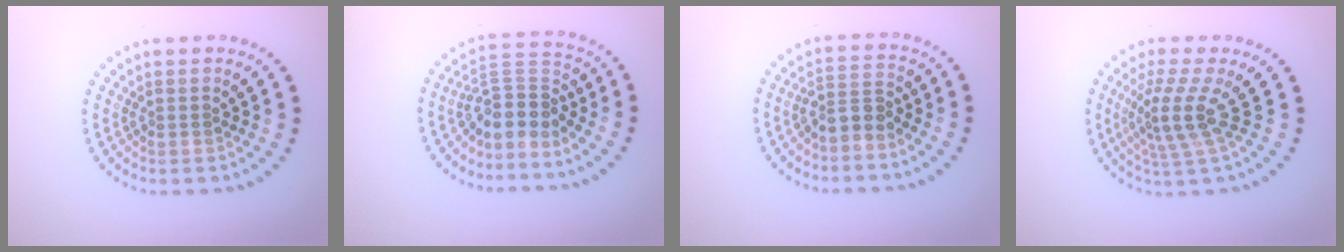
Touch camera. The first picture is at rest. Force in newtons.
{"total": 4.0, "press": 2.9, "slide": 2.7}
{"total": 2.7, "press": 2.2, "slide": 1.4}
{"total": 3.6, "press": 2.6, "slide": 2.5}